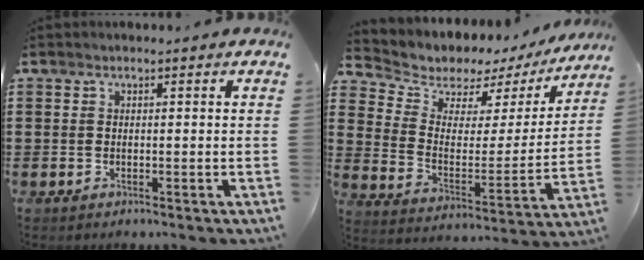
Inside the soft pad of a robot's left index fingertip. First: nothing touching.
{"total": 4.9, "force": [4.2, 2.6, 0.3], "torque": [-0.041, -0.036, 0.067]}